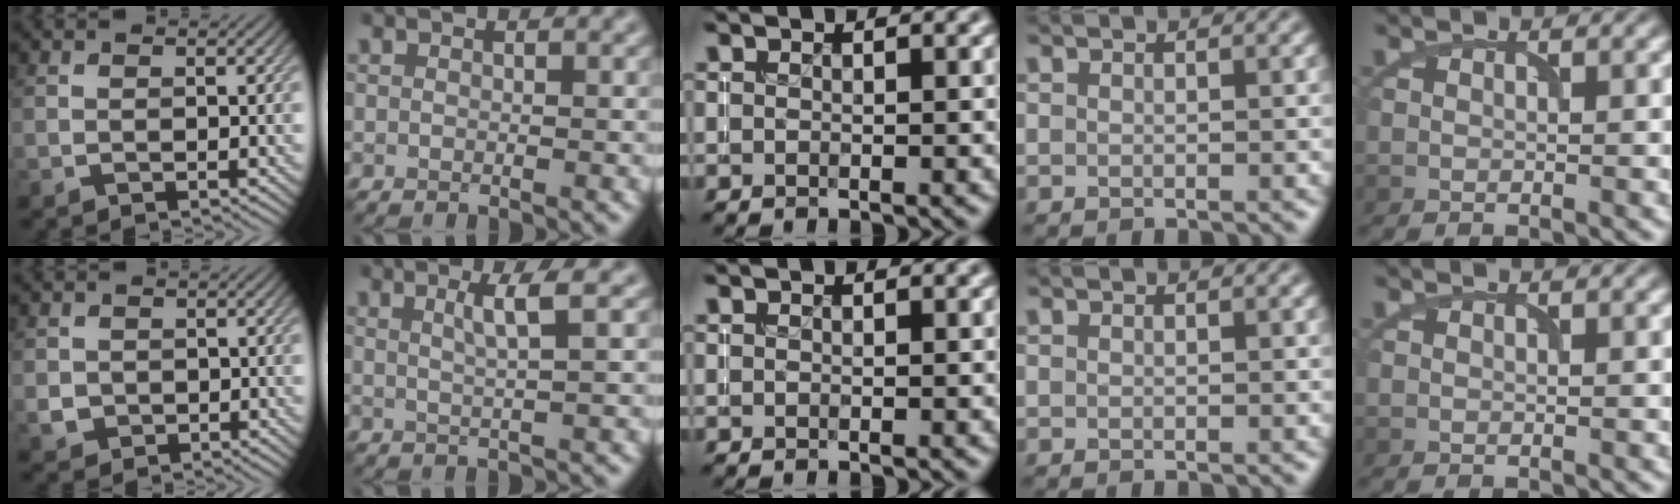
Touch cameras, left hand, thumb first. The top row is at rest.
{"thumb": {"total": 2.1, "force": [-0.1, 2.0, 0.5], "torque": [-0.017, -0.008, -0.002]}, "index": {"total": 2.5, "force": [0.9, 0.4, 2.3], "torque": [-0.035, 0.004, 0.011]}}